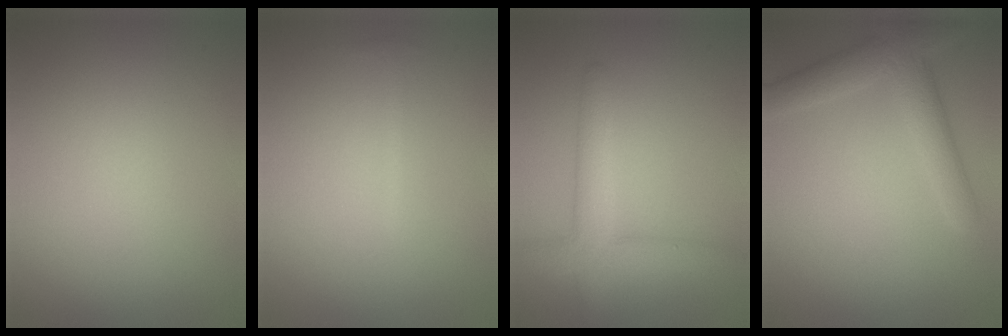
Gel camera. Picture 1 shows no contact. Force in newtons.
{"total": 0.7, "press": 0.7, "slide": 0.0}
{"total": 4.3, "press": 4.3, "slide": 0.1}
{"total": 4.4, "press": 4.4, "slide": 0.2}